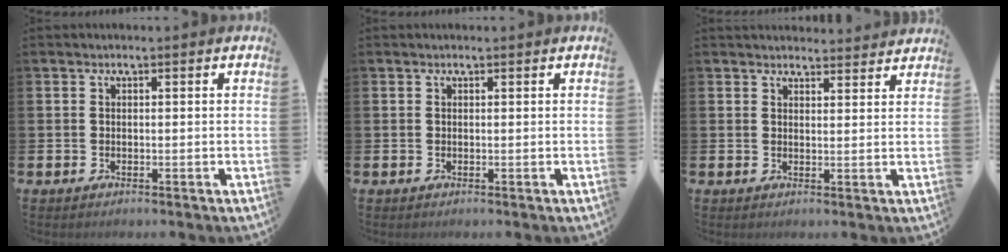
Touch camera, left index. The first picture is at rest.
{"total": 0.0}
{"total": 3.0, "force": [2.9, 0.5, -0.1], "torque": [0.005, -0.019, 0.051]}